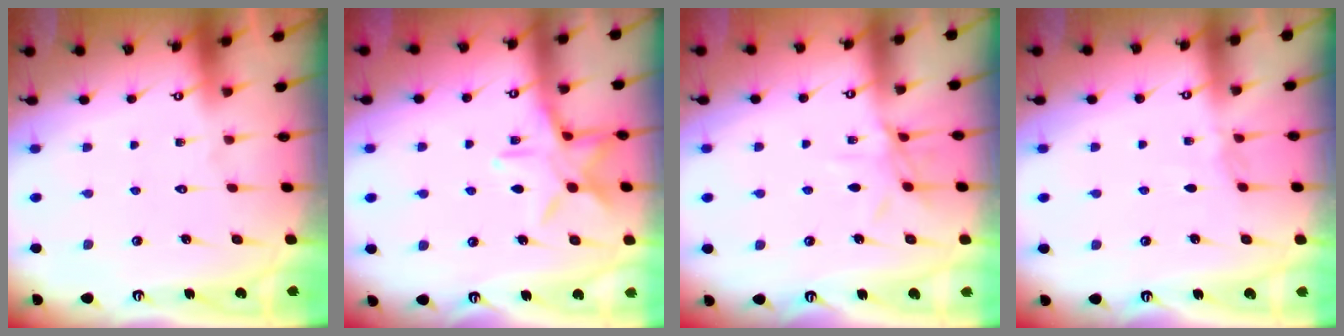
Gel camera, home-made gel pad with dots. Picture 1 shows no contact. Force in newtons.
{"total": 11.0, "press": 11.0, "slide": 0.7}
{"total": 7.6, "press": 7.6, "slide": 0.2}
{"total": 2.9, "press": 2.9, "slide": 0.5}